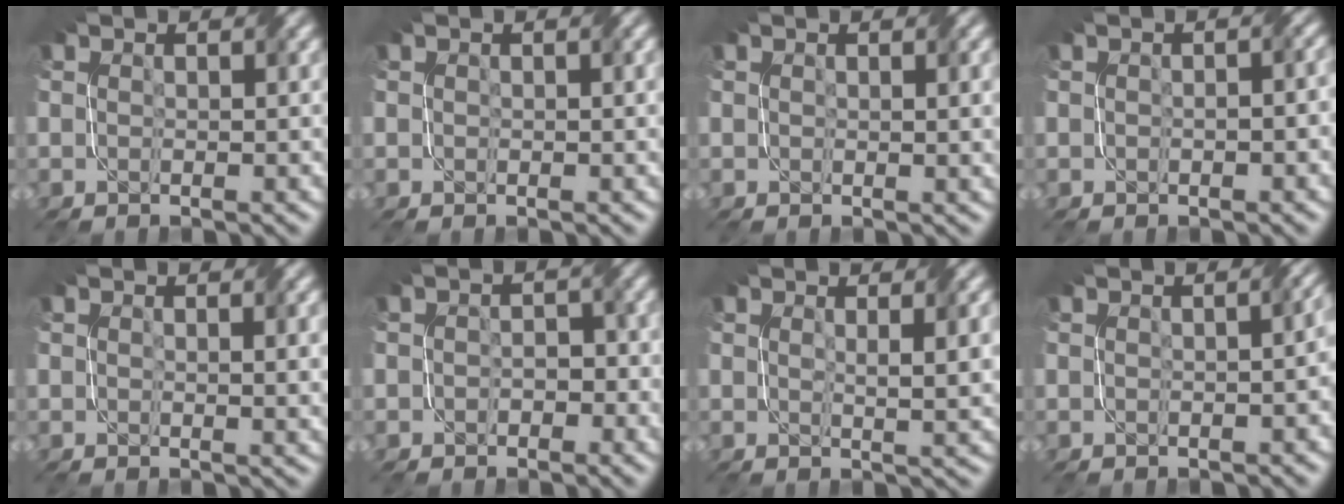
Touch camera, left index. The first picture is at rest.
{"total": 0.8, "force": [0.4, 0.4, 0.6], "torque": [-0.008, 0.001, 0.007]}
{"total": 1.5, "force": [0.6, 0.4, 1.4], "torque": [-0.016, 0.001, 0.012]}
{"total": 2.5, "force": [0.2, 1.5, 2.1], "torque": [-0.019, 0.009, 0.001]}
{"total": 1.9, "force": [0.8, 0.5, 1.7], "torque": [-0.019, 0.001, 0.015]}
{"total": 1.7, "force": [-0.7, 1.3, 0.9], "torque": [-0.003, 0.003, -0.011]}
{"total": 3.1, "force": [1.1, 0.8, 2.8], "torque": [-0.032, 0.001, 0.016]}
{"total": 2.7, "force": [-0.3, 1.1, 2.4], "torque": [-0.018, 0.006, 0.002]}